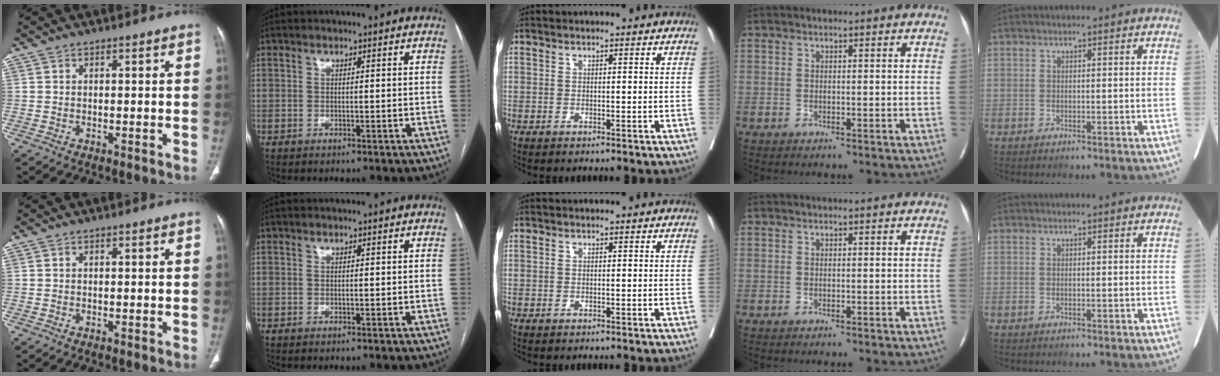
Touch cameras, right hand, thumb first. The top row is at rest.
{}